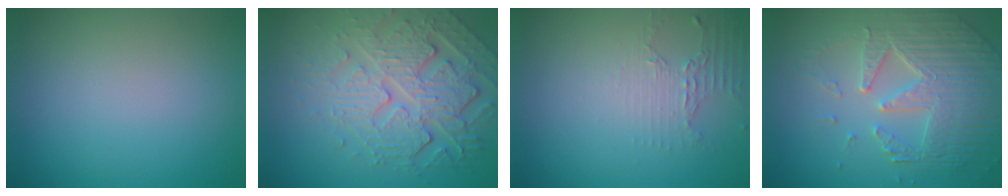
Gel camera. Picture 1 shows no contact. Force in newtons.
{"total": 6.8, "press": 5.1, "slide": 4.4}
{"total": 2.2, "press": 1.6, "slide": 1.5}
{"total": 6.7, "press": 5.1, "slide": 4.4}